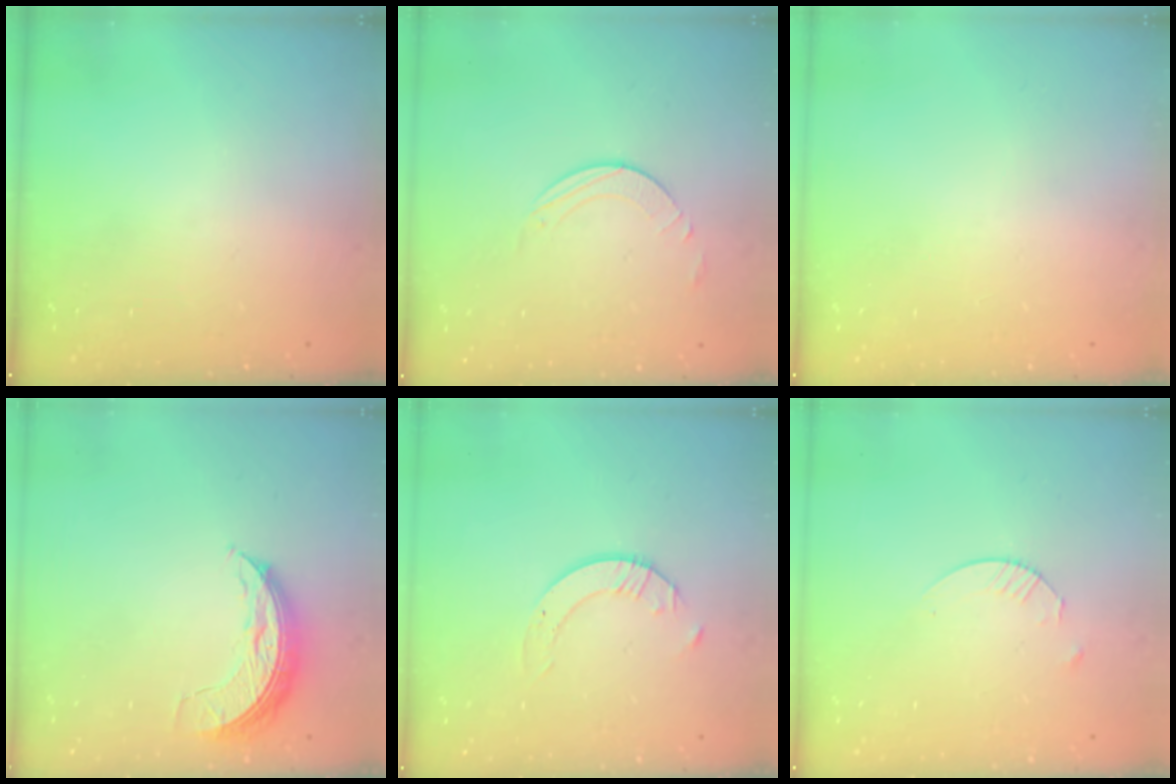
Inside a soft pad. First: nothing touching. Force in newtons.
{"total": 2.8, "press": 2.8, "slide": 0.2}
{"total": 0.0}
{"total": 7.2, "press": 7.2, "slide": 0.4}
{"total": 2.0, "press": 2.0, "slide": 0.2}
{"total": 2.4, "press": 2.4, "slide": 0.3}